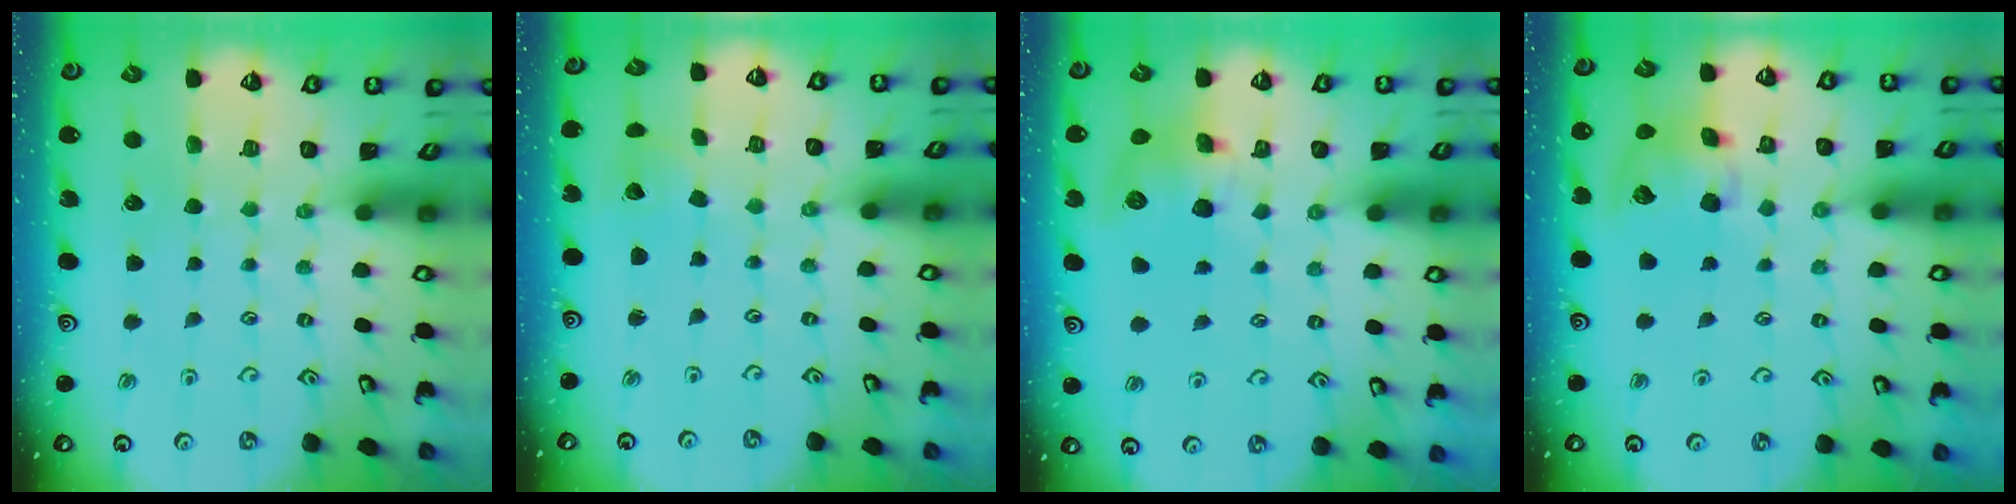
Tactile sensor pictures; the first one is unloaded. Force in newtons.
{"total": 2.4, "press": 2.4, "slide": 0.3}
{"total": 8.4, "press": 8.4, "slide": 0.2}
{"total": 12.8, "press": 12.6, "slide": 1.9}